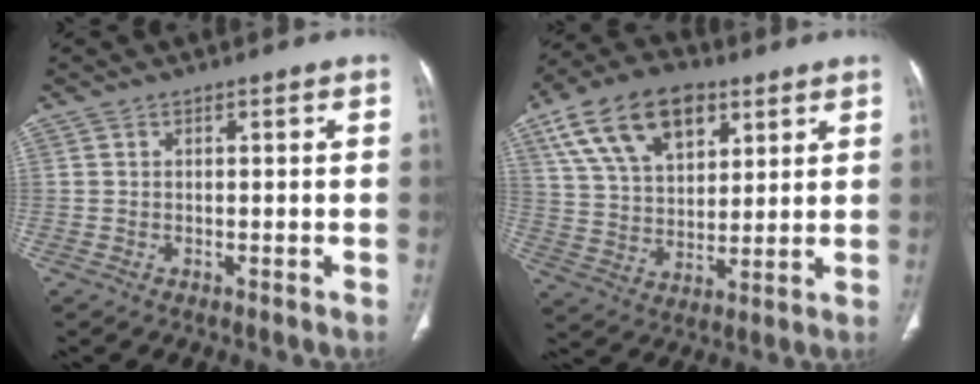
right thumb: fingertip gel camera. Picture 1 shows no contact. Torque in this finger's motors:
{"motor_torque": [-0.35, 3.71, 1.28, 1.49, 0.17]}